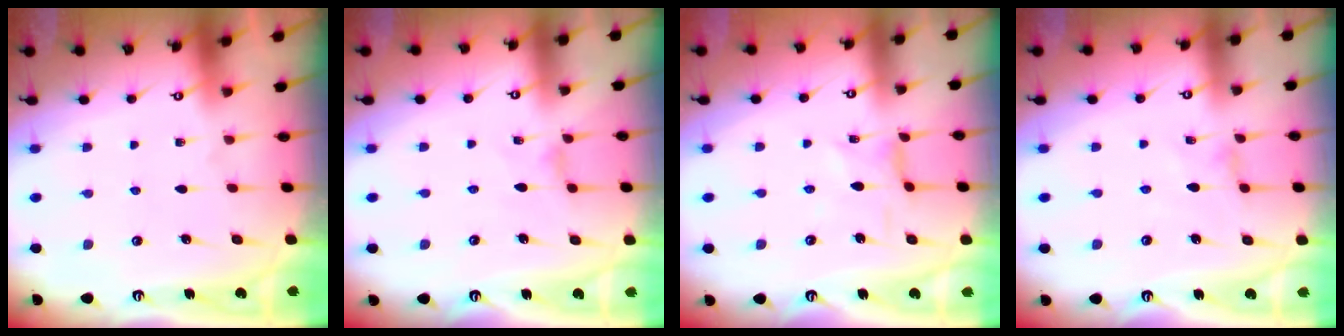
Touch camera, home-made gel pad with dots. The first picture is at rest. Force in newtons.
{"total": 0.0}
{"total": 2.1, "press": 2.1, "slide": 0.5}
{"total": 0.0}